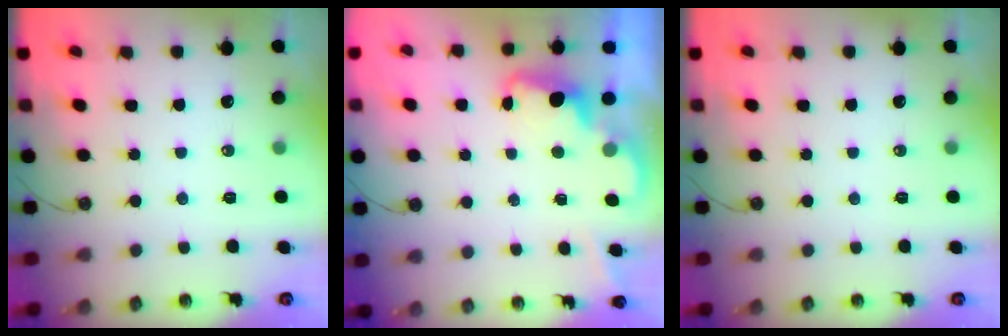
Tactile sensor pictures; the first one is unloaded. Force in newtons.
{"total": 2.4, "press": 2.3, "slide": 0.5}
{"total": 0.0}